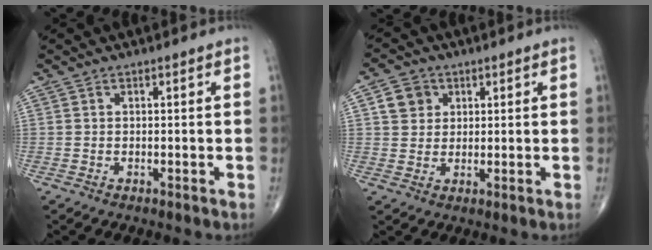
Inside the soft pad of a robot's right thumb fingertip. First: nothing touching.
{"total": 6.1, "force": [1.9, 5.4, 2.0], "torque": [-0.006, -0.001, 0.030]}